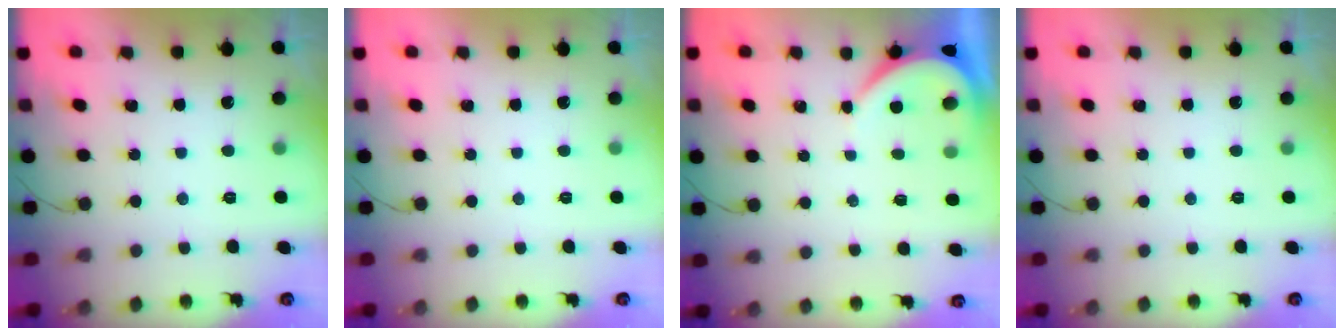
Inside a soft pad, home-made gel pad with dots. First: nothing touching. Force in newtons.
{"total": 0.0}
{"total": 3.9, "press": 3.9, "slide": 0.6}
{"total": 0.0}